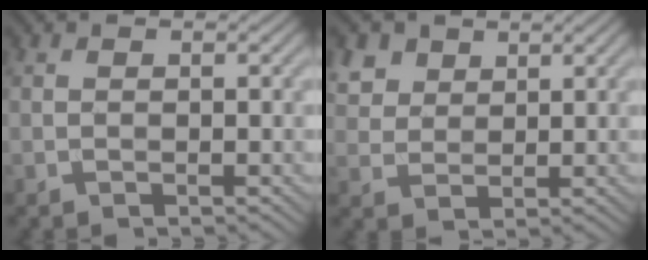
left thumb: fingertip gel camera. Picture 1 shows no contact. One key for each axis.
{"total": 4.3, "fx": 2.6, "fy": 3.0, "fz": 1.7, "tx": -0.052, "ty": -0.001, "tz": 0.059}